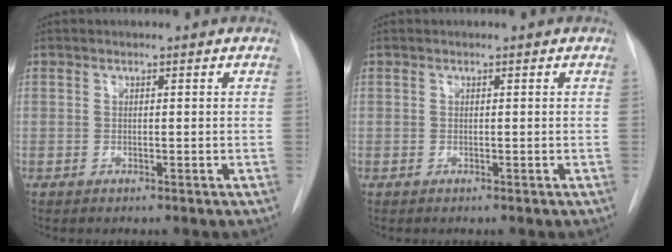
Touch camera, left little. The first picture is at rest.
{"total": 0.0}